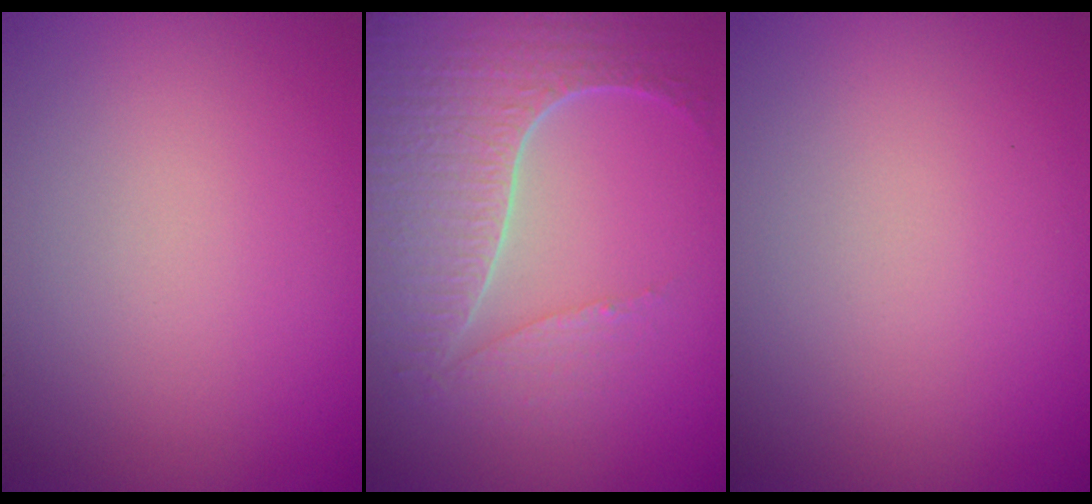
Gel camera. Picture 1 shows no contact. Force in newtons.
{"total": 6.6, "press": 5.1, "slide": 4.2}
{"total": 0.0}